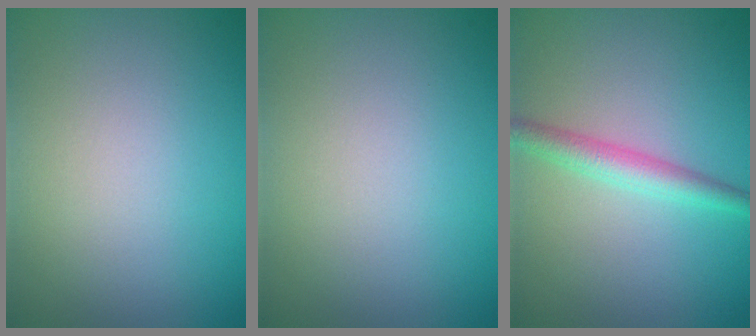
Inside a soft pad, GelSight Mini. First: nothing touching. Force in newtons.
{"total": 0.0}
{"total": 2.6, "press": 2.6, "slide": 0.0}